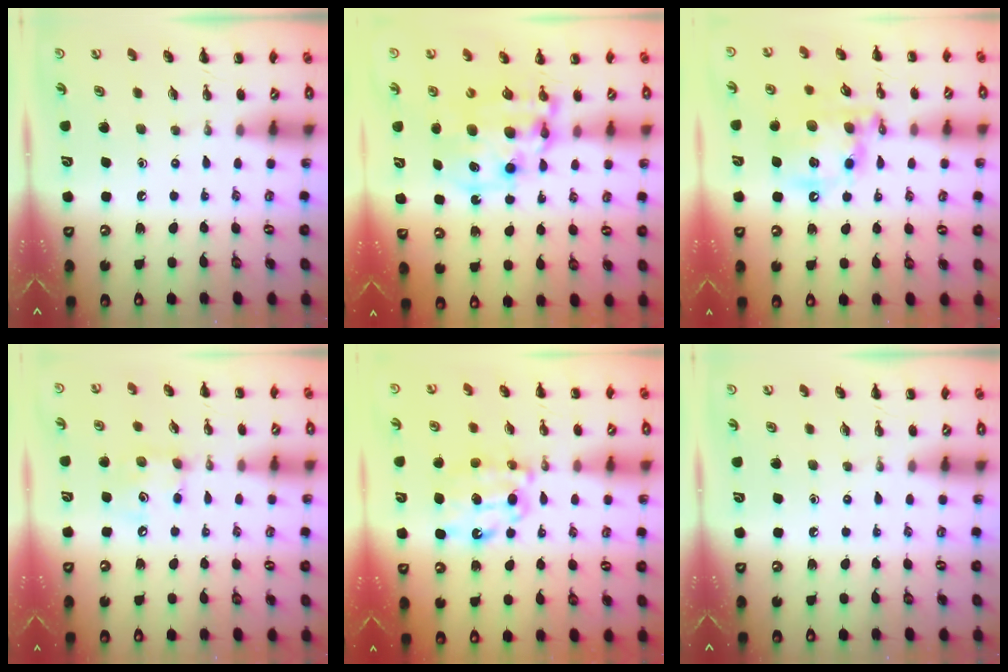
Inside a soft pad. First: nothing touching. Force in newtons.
{"total": 11.0, "press": 10.7, "slide": 2.5}
{"total": 14.2, "press": 13.8, "slide": 3.4}
{"total": 6.4, "press": 6.4, "slide": 0.8}
{"total": 9.6, "press": 9.6, "slide": 0.7}
{"total": 0.0}